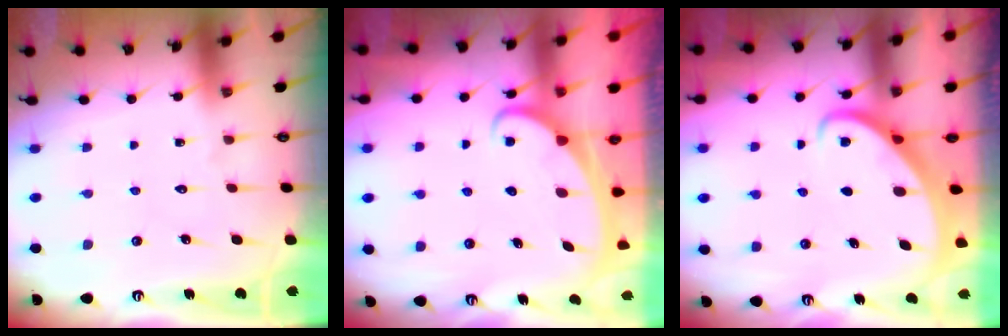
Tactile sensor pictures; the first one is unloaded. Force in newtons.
{"total": 2.4, "press": 2.3, "slide": 0.3}
{"total": 2.2, "press": 2.2, "slide": 0.3}